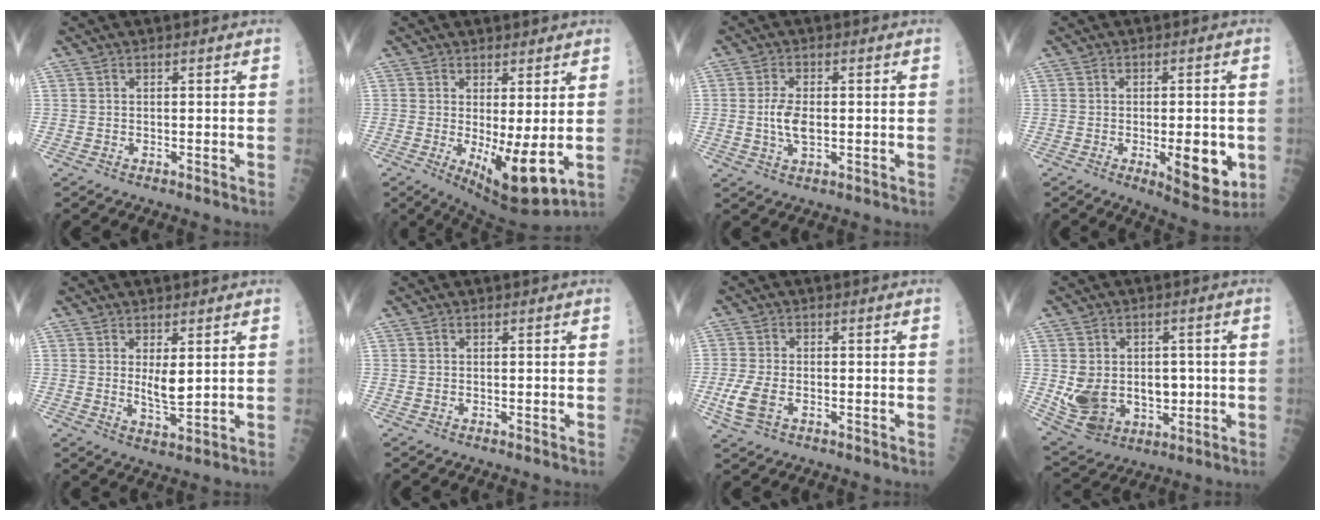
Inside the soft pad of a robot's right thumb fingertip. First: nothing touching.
{"total": 11.0, "force": [-1.3, 3.3, 10.4], "torque": [-0.157, -0.024, -0.007]}
{"total": 5.1, "force": [-0.2, 2.5, 4.4], "torque": [-0.082, -0.002, -0.004]}
{"total": 9.9, "force": [-2.2, 3.6, 9.0], "torque": [-0.099, -0.013, -0.022]}
{"total": 4.5, "force": [1.1, 1.5, 4.1], "torque": [-0.067, -0.018, 0.026]}
{"total": 0.0}
{"total": 5.7, "force": [-1.7, 3.2, 4.5], "torque": [-0.107, 0.004, -0.032]}
{"total": 14.5, "force": [-0.9, 10.8, 9.6], "torque": [-0.137, 0.005, 0.017]}